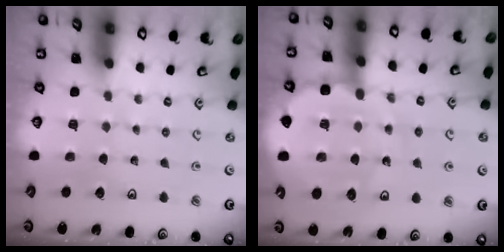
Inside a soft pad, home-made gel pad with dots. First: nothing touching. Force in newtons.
{"total": 12.4, "press": 12.0, "slide": 2.7}